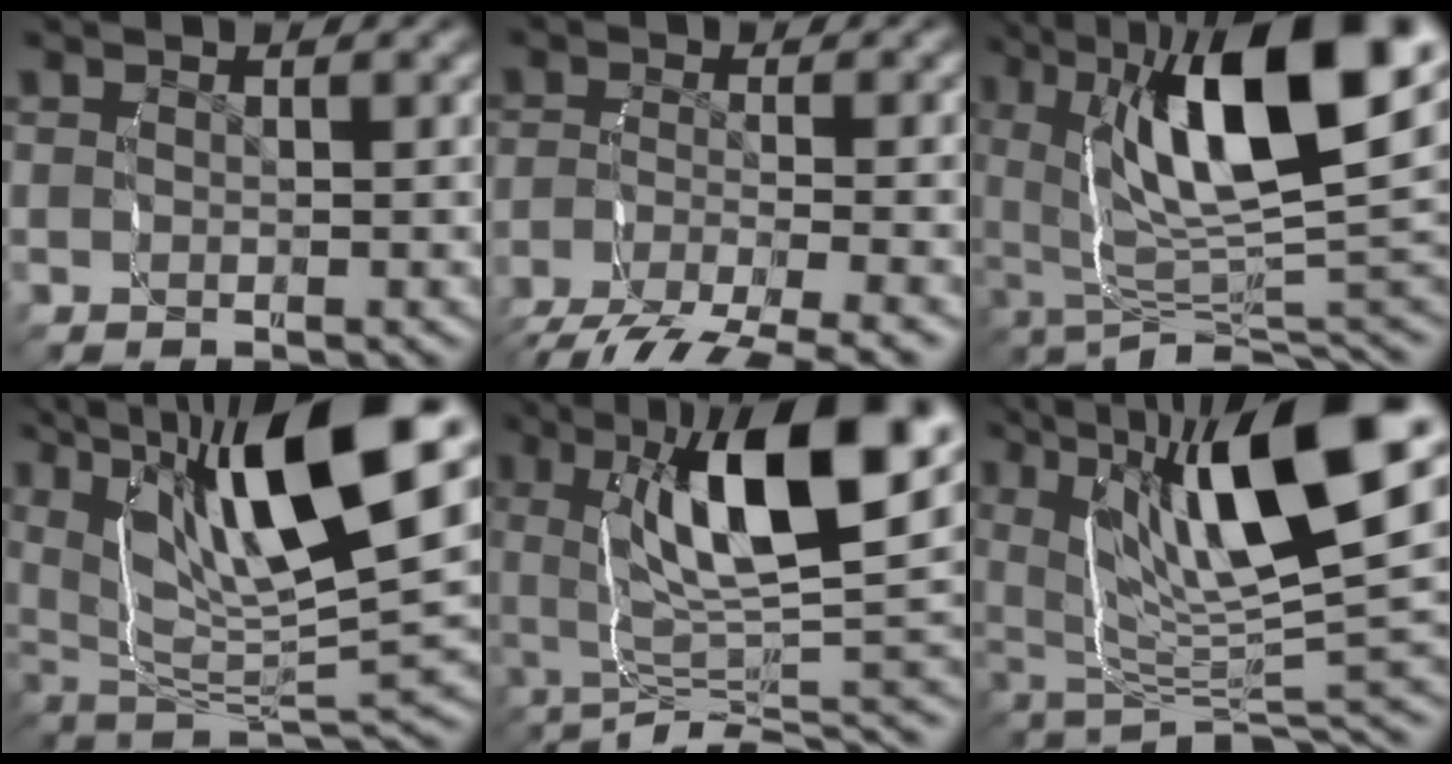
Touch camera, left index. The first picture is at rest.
{"total": 5.9, "force": [-4.4, 1.8, 3.4], "torque": [-0.053, -0.014, -0.060]}
{"total": 12.9, "force": [-0.5, 5.6, 11.6], "torque": [-0.182, -0.015, 0.009]}
{"total": 12.4, "force": [4.2, 5.2, 10.5], "torque": [-0.173, 0.008, 0.070]}
{"total": 11.1, "force": [0.7, 3.7, 10.4], "torque": [-0.147, -0.005, 0.020]}
{"total": 11.1, "force": [1.9, 4.2, 10.1], "torque": [-0.159, -0.004, 0.039]}